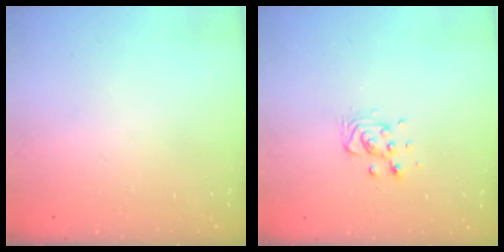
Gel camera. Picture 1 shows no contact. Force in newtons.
{"total": 9.3, "press": 9.0, "slide": 2.3}